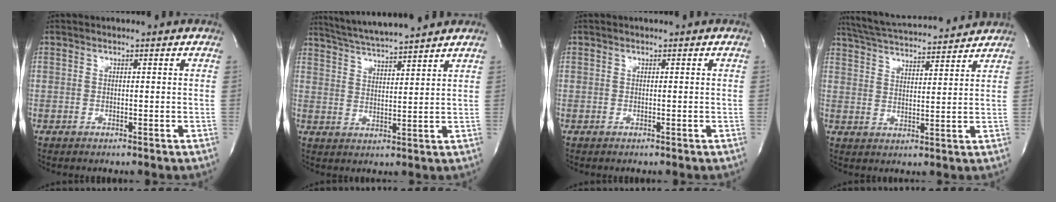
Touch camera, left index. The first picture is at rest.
{"total": 10.9, "force": [10.0, -0.5, 4.3], "torque": [-0.083, 0.019, 0.164]}
{"total": 0.0}
{"total": 15.2, "force": [14.3, 1.3, 5.1], "torque": [-0.097, 0.027, 0.218]}